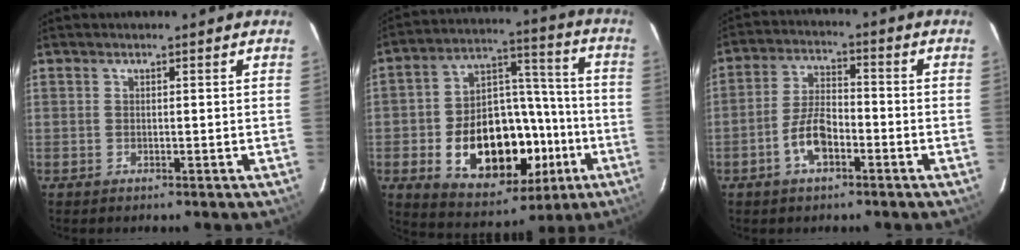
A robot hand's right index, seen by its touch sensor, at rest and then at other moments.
{"total": 23.2, "force": [-7.6, 14.4, 16.6], "torque": [-0.308, 0.035, -0.088]}
{"total": 7.4, "force": [-3.5, 3.3, 5.6], "torque": [-0.118, 0.010, -0.061]}